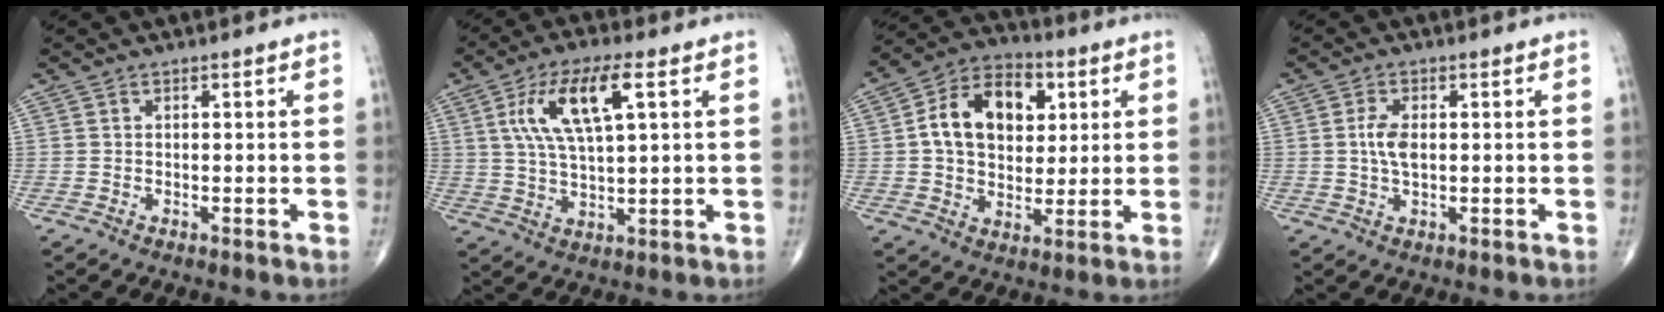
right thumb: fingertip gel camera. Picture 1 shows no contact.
{"total": 11.9, "force": [3.9, 3.6, 10.6], "torque": [-0.211, 0.000, 0.075]}
{"total": 15.0, "force": [3.4, 10.3, 10.3], "torque": [-0.135, 0.006, 0.052]}
{"total": 4.1, "force": [0.2, 2.1, 3.6], "torque": [-0.075, 0.001, 0.003]}